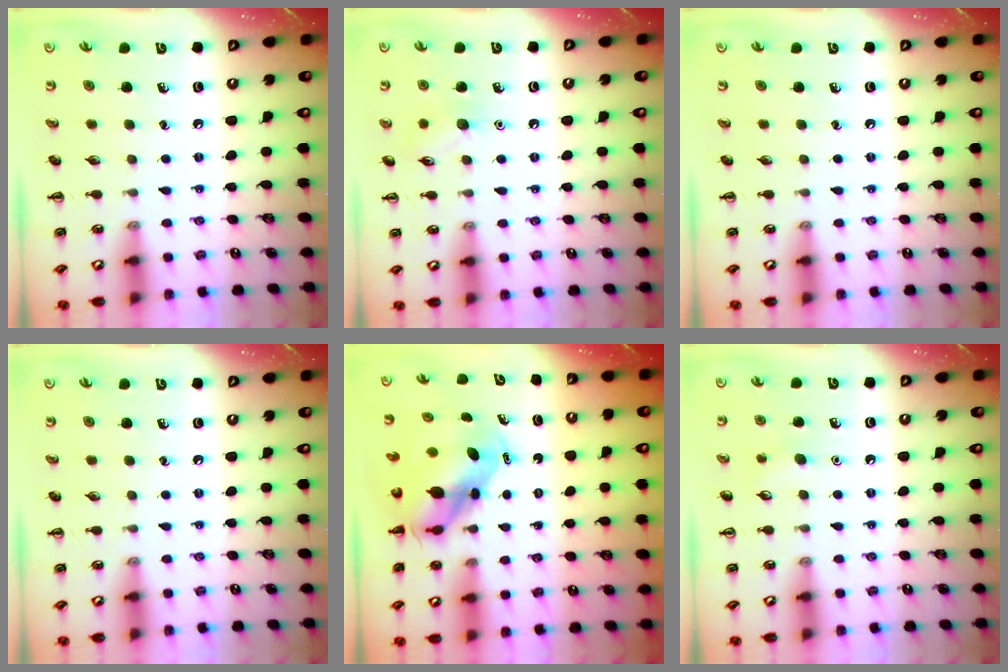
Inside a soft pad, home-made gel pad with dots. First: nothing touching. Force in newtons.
{"total": 9.0, "press": 8.8, "slide": 1.8}
{"total": 0.0}
{"total": 0.0}
{"total": 5.8, "press": 5.6, "slide": 1.3}
{"total": 5.5, "press": 5.3, "slide": 1.4}